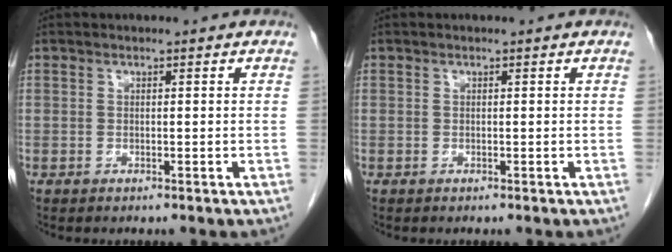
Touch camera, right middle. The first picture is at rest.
{"total": 0.0}